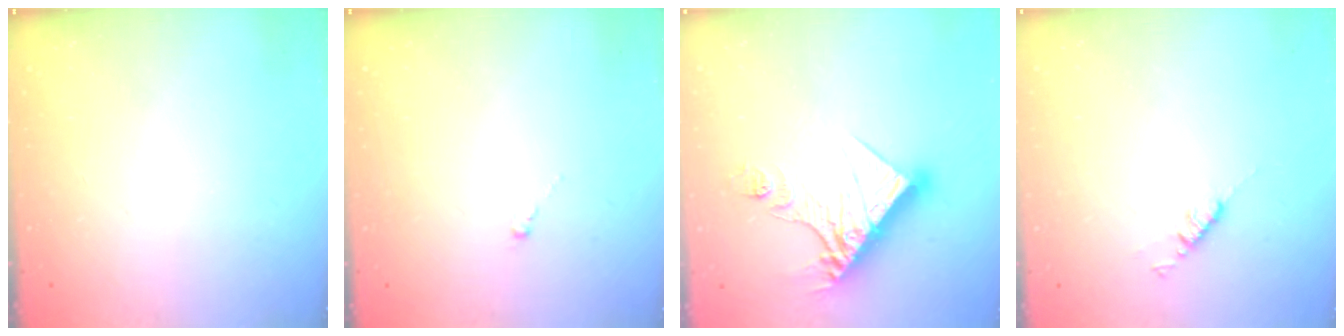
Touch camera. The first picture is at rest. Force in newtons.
{"total": 0.0}
{"total": 15.5, "press": 15.4, "slide": 1.4}
{"total": 3.5, "press": 3.4, "slide": 0.6}